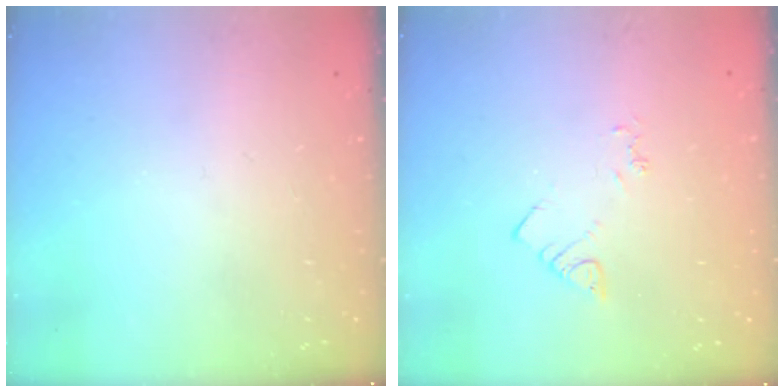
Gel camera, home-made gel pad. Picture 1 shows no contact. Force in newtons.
{"total": 3.2, "press": 3.2, "slide": 0.5}